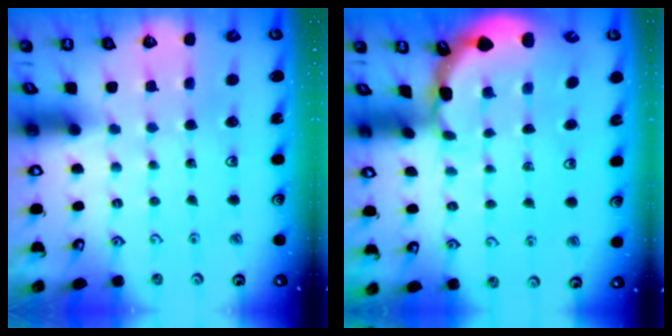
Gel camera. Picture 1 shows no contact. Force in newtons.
{"total": 1.7, "press": 1.7, "slide": 0.2}